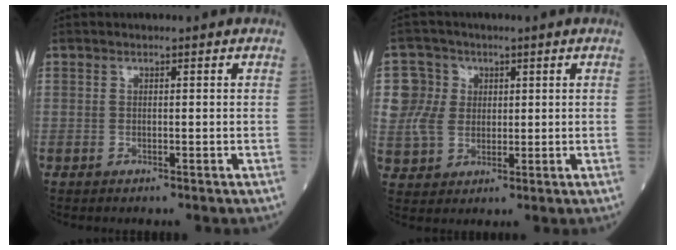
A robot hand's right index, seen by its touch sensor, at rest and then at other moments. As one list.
[{"total": 7.0, "force": [1.7, 6.5, 2.0], "torque": [-0.044, 0.017, 0.039]}]